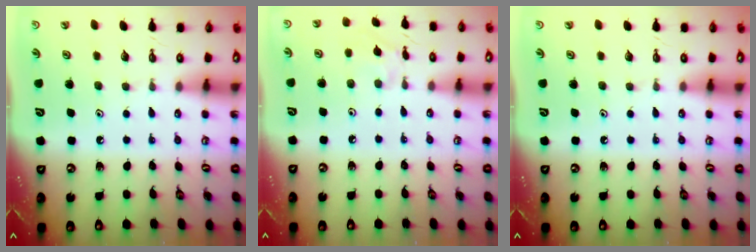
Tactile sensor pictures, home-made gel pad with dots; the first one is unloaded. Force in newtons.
{"total": 4.5, "press": 4.4, "slide": 0.6}
{"total": 0.0}